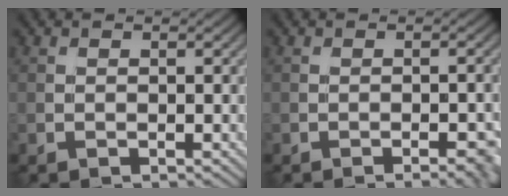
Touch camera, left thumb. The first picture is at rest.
{"total": 2.6, "force": [-1.4, 0.7, 2.1], "torque": [-0.026, 0.001, -0.015]}